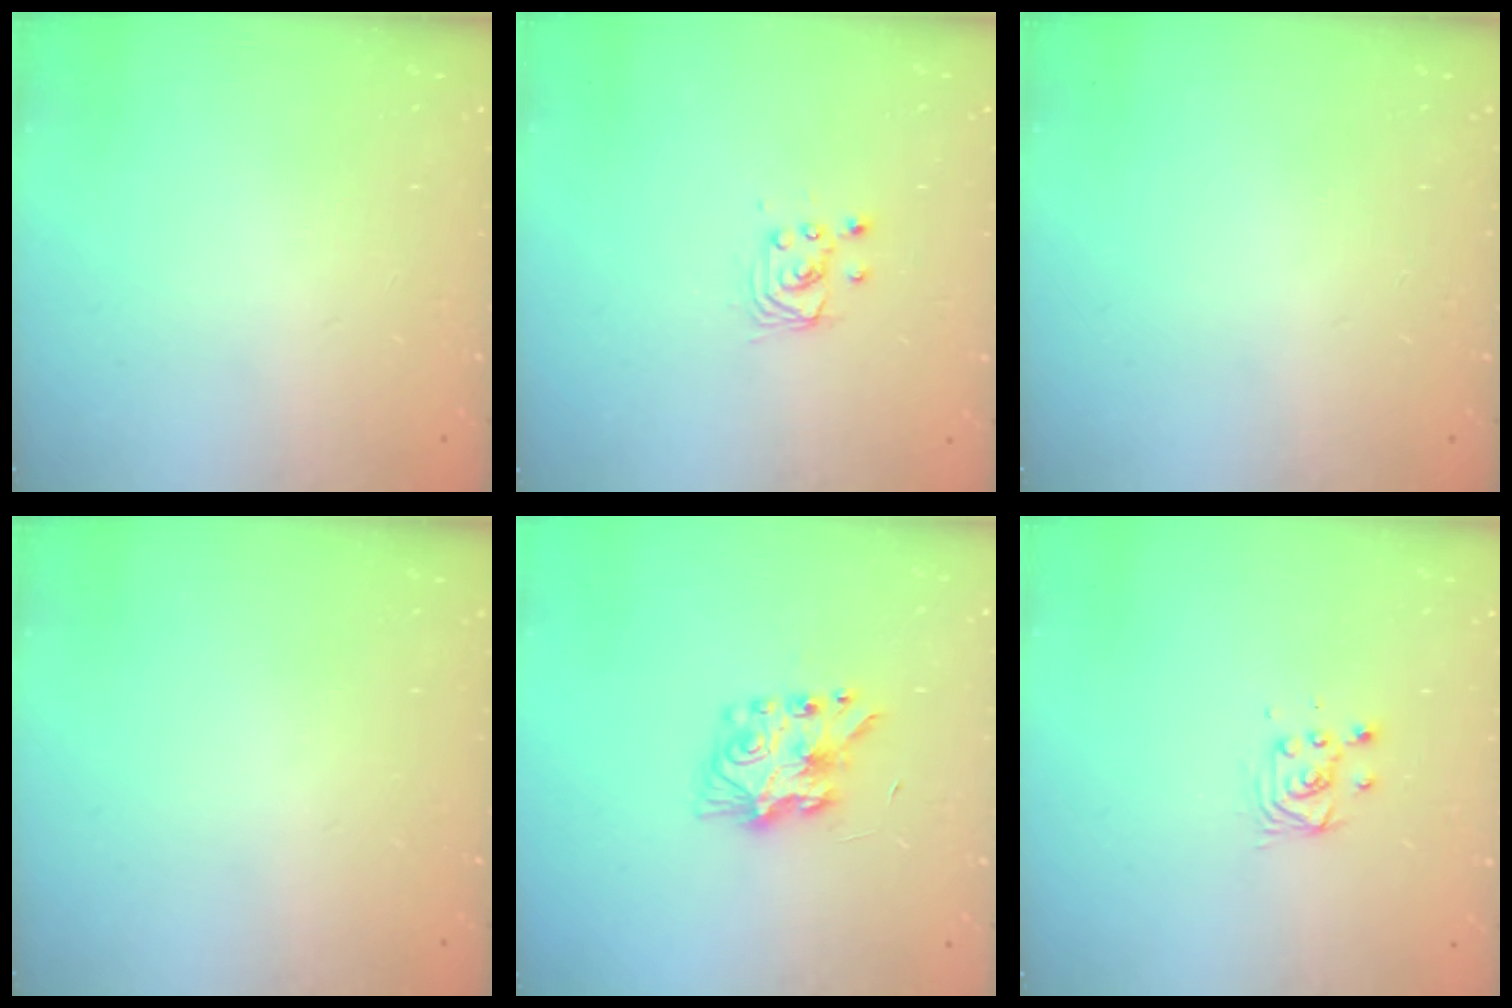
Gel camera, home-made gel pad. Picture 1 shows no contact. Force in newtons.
{"total": 2.8, "press": 2.8, "slide": 0.2}
{"total": 0.0}
{"total": 0.0}
{"total": 7.9, "press": 7.9, "slide": 0.7}
{"total": 3.1, "press": 3.1, "slide": 0.3}